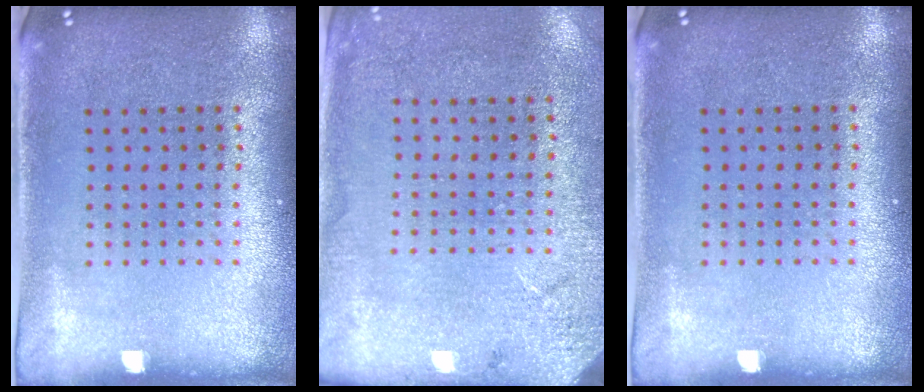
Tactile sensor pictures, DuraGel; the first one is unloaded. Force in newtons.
{"total": 2.6, "press": 2.4, "slide": 0.9}
{"total": 0.0}